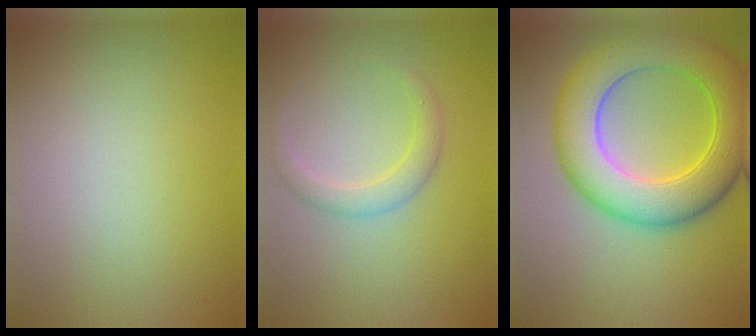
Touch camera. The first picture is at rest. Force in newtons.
{"total": 2.0, "press": 2.0, "slide": 0.2}
{"total": 9.4, "press": 9.4, "slide": 0.5}